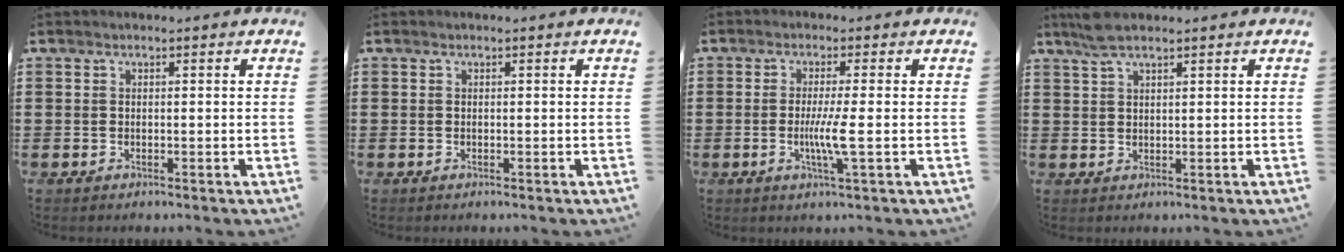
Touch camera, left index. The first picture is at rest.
{"total": 0.0}
{"total": 4.7, "force": [-0.8, -0.2, 4.7], "torque": [-0.089, -0.010, -0.020]}
{"total": 3.9, "force": [2.8, 0.8, 2.6], "torque": [-0.056, 0.005, 0.051]}